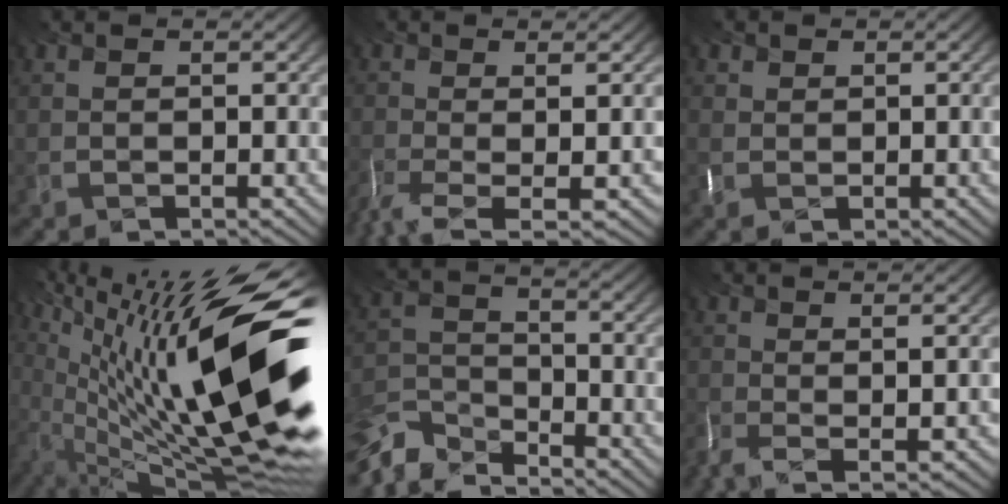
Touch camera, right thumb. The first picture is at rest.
{"total": 4.5, "force": [-1.7, 0.4, 4.1], "torque": [-0.084, -0.004, -0.014]}
{"total": 1.0, "force": [0.3, 0.8, -0.4], "torque": [-0.020, -0.007, 0.033]}
{"total": 19.3, "force": [1.2, 7.3, 17.9], "torque": [-0.336, -0.011, 0.037]}
{"total": 7.3, "force": [-7.2, 0.3, -1.2], "torque": [0.007, -0.018, -0.131]}
{"total": 3.1, "force": [-0.9, 0.2, 3.0], "torque": [-0.059, 0.001, 0.000]}